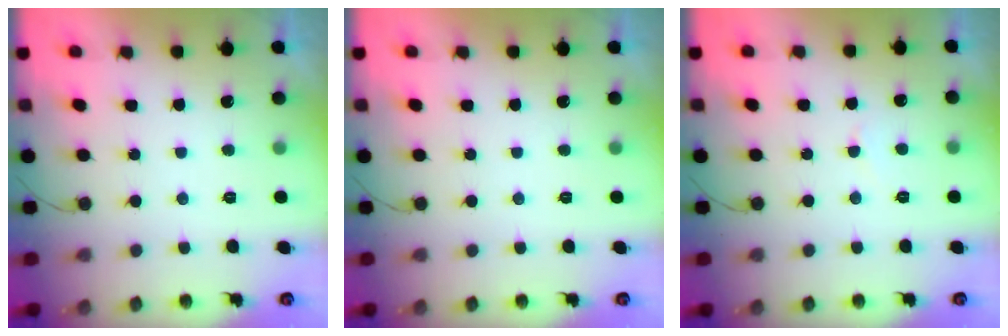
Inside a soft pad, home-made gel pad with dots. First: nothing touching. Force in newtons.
{"total": 0.0}
{"total": 2.5, "press": 2.4, "slide": 0.3}